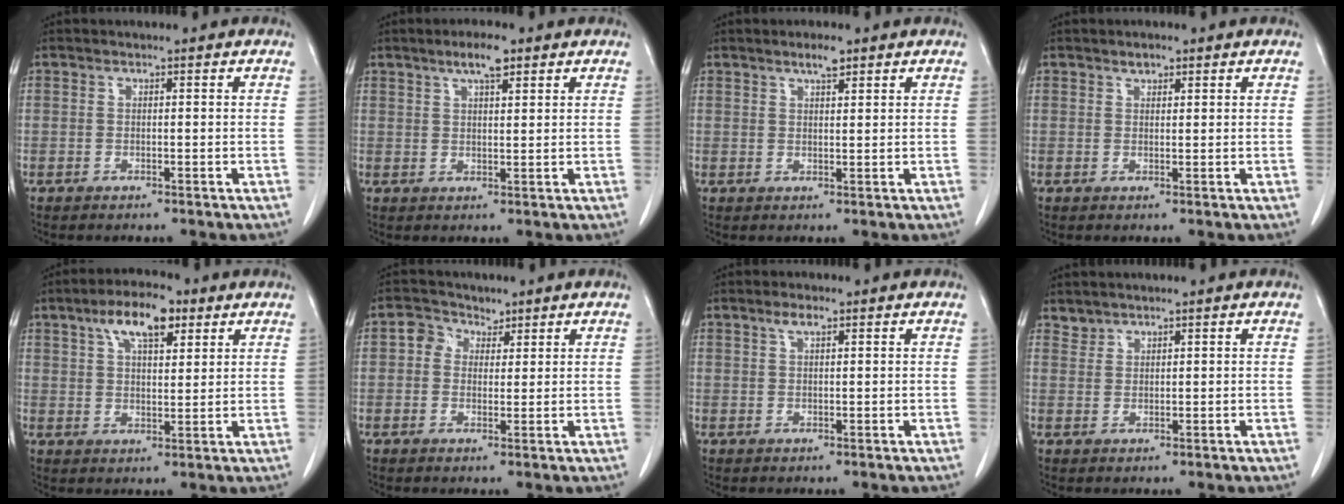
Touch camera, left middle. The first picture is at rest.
{"total": 4.3, "force": [2.8, 0.9, 3.1], "torque": [-0.058, 0.004, 0.048]}
{"total": 2.5, "force": [1.9, 0.5, 1.7], "torque": [-0.033, 0.000, 0.033]}
{"total": 1.4, "force": [1.0, 0.6, 0.6], "torque": [-0.013, 0.000, 0.016]}
{"total": 8.3, "force": [4.6, 3.0, 6.2], "torque": [-0.111, 0.016, 0.079]}
{"total": 3.4, "force": [1.8, 2.7, 1.0], "torque": [-0.022, 0.015, 0.031]}
{"total": 1.8, "force": [1.2, 0.5, 1.3], "torque": [-0.027, 0.004, 0.022]}
{"total": 1.4, "force": [1.3, 0.4, -0.3], "torque": [0.007, 0.003, 0.025]}